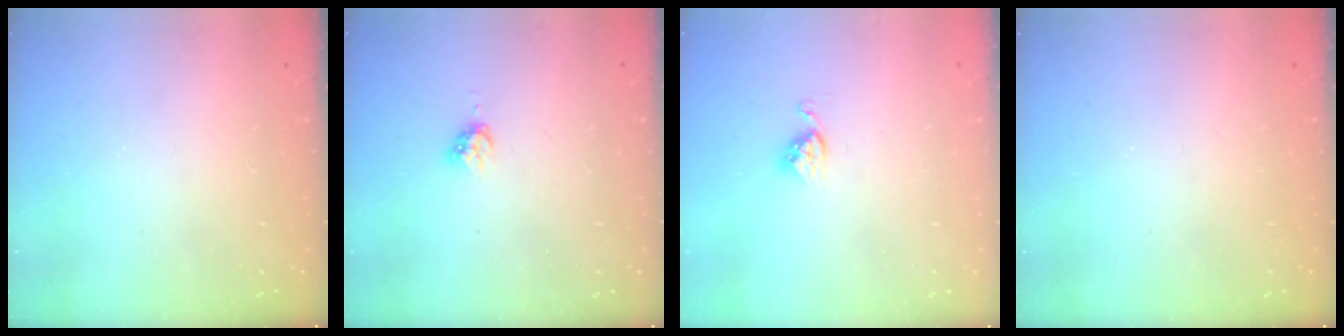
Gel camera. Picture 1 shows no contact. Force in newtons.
{"total": 4.3, "press": 4.3, "slide": 0.3}
{"total": 3.5, "press": 3.5, "slide": 0.5}
{"total": 0.0}